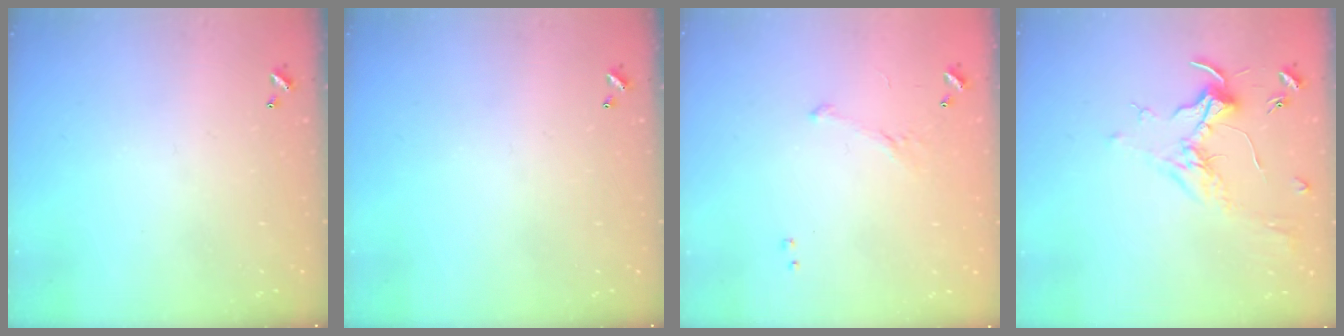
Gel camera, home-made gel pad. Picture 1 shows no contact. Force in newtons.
{"total": 0.0}
{"total": 5.4, "press": 5.3, "slide": 1.0}
{"total": 1.7, "press": 1.5, "slide": 0.9}